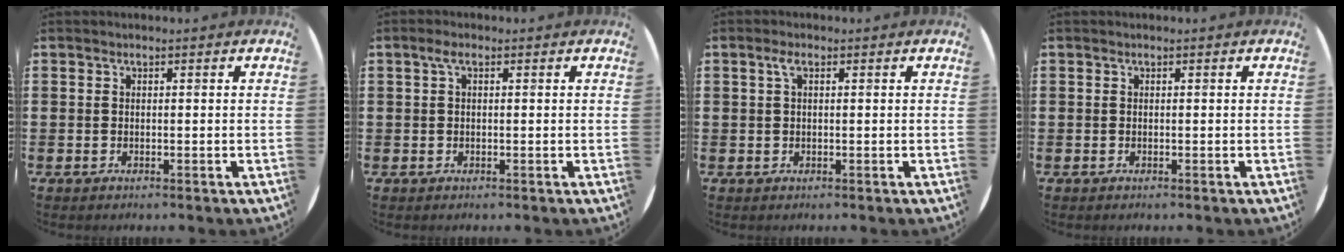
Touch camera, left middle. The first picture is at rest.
{"total": 1.4, "force": [0.5, 0.5, 1.2], "torque": [-0.025, 0.006, 0.007]}
{"total": 1.6, "force": [0.6, 0.5, 1.4], "torque": [-0.029, 0.005, 0.008]}
{"total": 0.0}